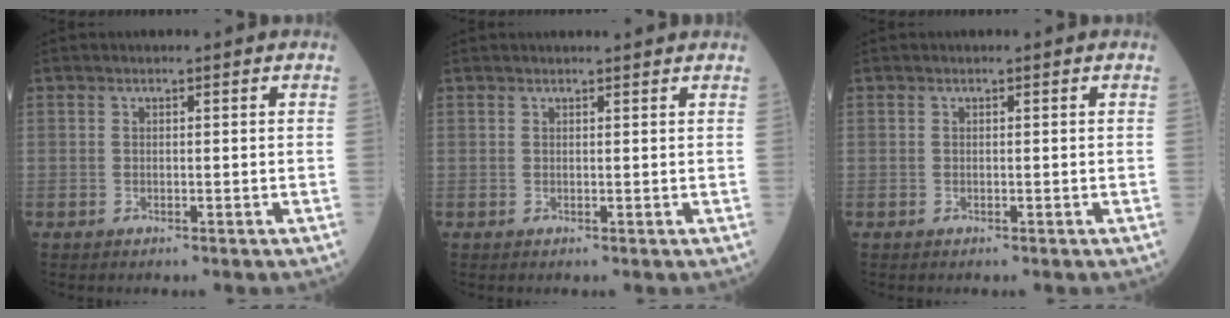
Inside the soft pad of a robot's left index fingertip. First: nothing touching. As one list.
[{"total": 3.1, "force": [3.0, 0.0, 0.7], "torque": [-0.010, 0.017, 0.034]}, {"total": 0.0}]